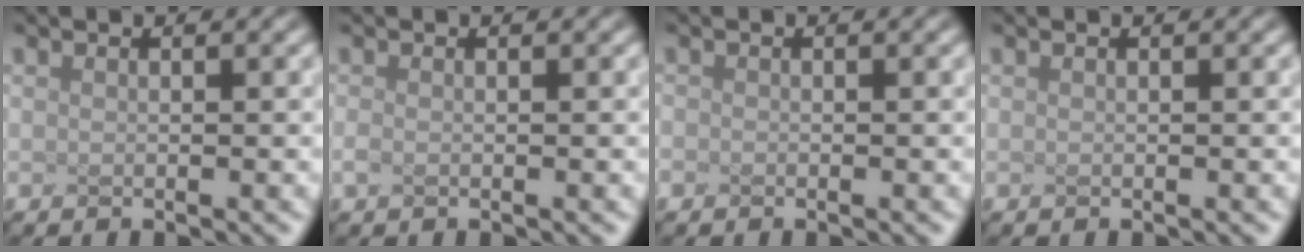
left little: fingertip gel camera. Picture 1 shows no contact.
{"total": 0.9, "force": [-0.7, -0.5, -0.4], "torque": [-0.014, -0.007, 0.003]}
{"total": 1.1, "force": [-0.8, -0.4, -0.6], "torque": [-0.001, -0.011, -0.001]}
{"total": 0.0}